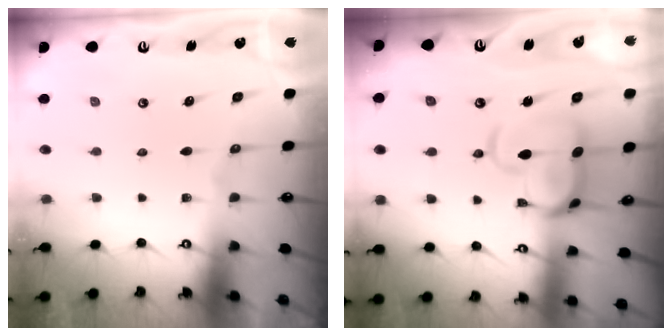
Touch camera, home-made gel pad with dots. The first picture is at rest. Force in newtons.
{"total": 6.9, "press": 6.9, "slide": 0.7}